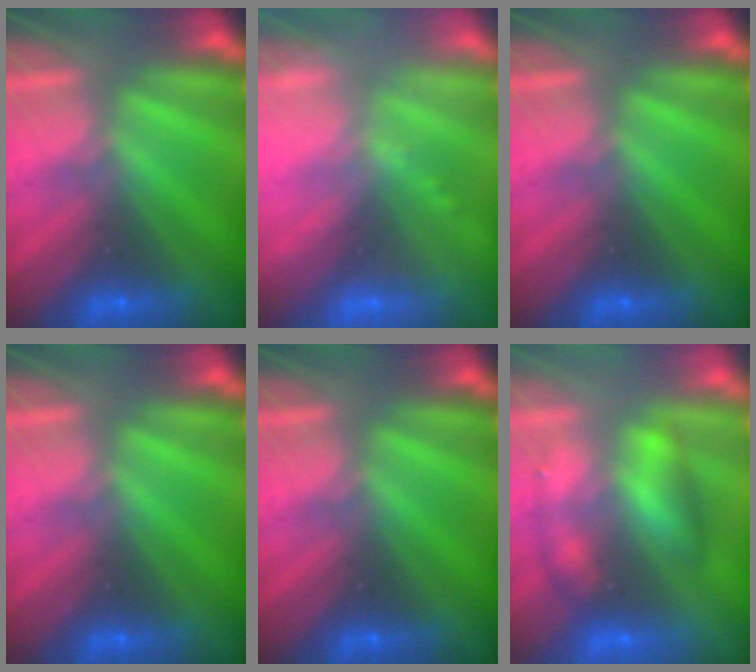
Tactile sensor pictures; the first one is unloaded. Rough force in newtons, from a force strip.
{"total": 2.4}
{"total": 0.0}
{"total": 0.0}
{"total": 0.0}
{"total": 2.5}